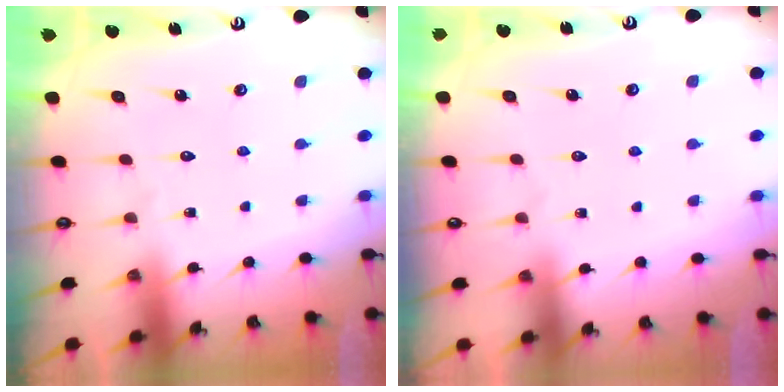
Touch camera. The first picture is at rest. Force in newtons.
{"total": 1.7, "press": 1.7, "slide": 0.4}